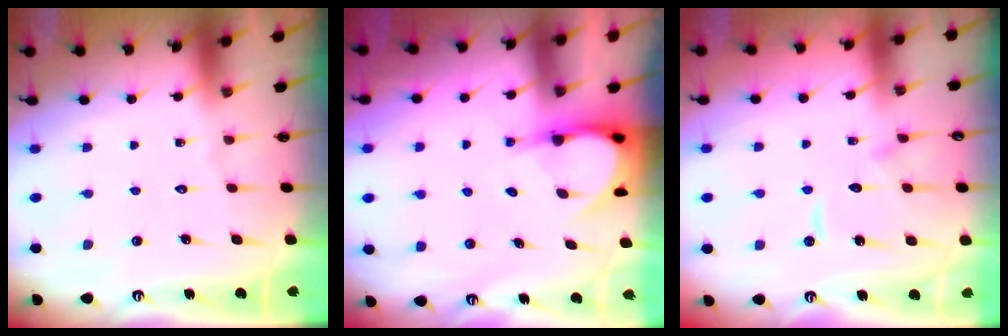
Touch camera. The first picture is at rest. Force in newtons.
{"total": 4.8, "press": 4.8, "slide": 0.1}
{"total": 10.3, "press": 10.2, "slide": 0.9}